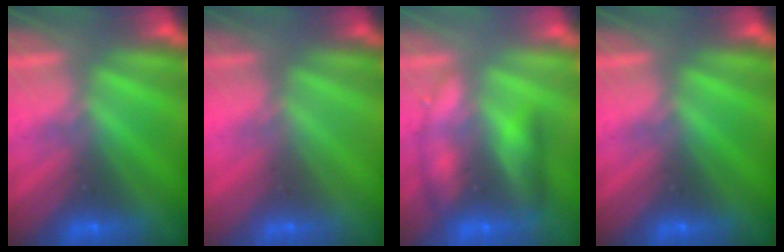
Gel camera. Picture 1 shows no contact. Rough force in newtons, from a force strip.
{"total": 2.9}
{"total": 2.5}
{"total": 0.0}